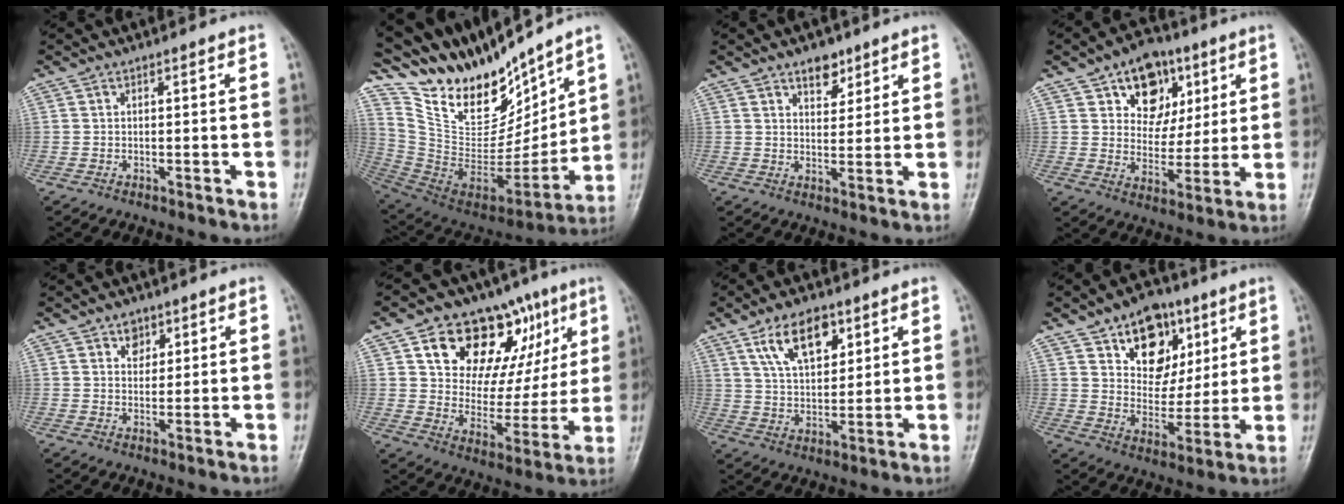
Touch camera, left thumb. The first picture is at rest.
{"total": 24.0, "force": [19.8, 8.6, 10.6], "torque": [-0.150, -0.092, 0.366]}
{"total": 4.8, "force": [3.3, 2.7, 2.3], "torque": [-0.009, -0.020, 0.052]}
{"total": 12.7, "force": [5.9, 9.2, 6.5], "torque": [-0.051, -0.022, 0.095]}
{"total": 3.1, "force": [1.7, 2.3, 1.2], "torque": [0.000, -0.010, 0.026]}
{"total": 21.6, "force": [10.2, 13.1, 13.9], "torque": [-0.141, -0.020, 0.159]}
{"total": 10.9, "force": [5.7, 5.8, 7.2], "torque": [-0.103, -0.024, 0.107]}
{"total": 14.0, "force": [6.8, 9.8, 7.3], "torque": [-0.066, -0.030, 0.114]}